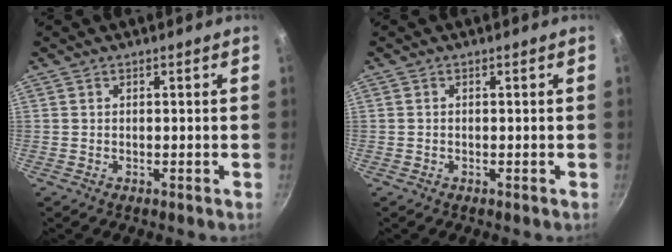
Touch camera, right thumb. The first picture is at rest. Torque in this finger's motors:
{"motor_torque": [-0.25, 0.19, -0.12, 0.41, 0.04]}